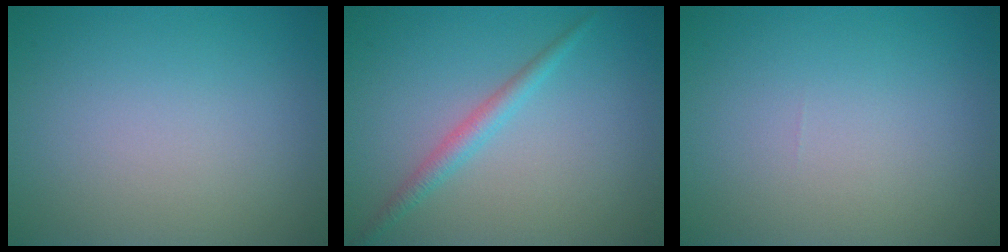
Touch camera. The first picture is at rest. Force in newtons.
{"total": 1.9, "press": 1.9, "slide": 0.1}
{"total": 0.0}